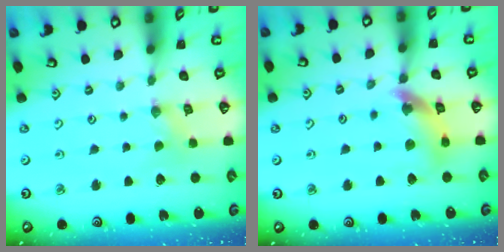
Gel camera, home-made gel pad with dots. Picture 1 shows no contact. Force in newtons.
{"total": 12.4, "press": 12.3, "slide": 1.5}